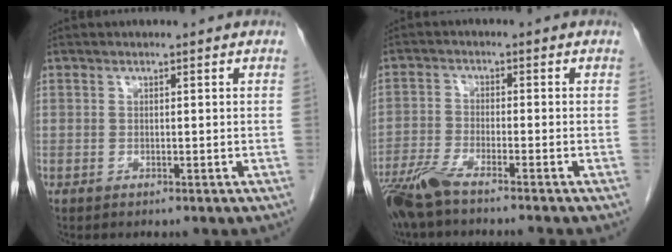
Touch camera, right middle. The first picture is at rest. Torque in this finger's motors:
{"motor_torque": [0.61, -0.55, 0.18, 0.05]}